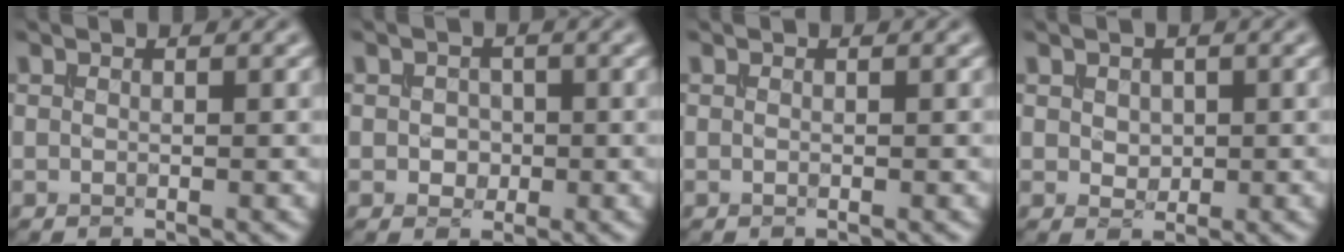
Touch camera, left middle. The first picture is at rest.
{"total": 1.5, "force": [-0.2, 1.3, 0.7], "torque": [-0.013, -0.002, -0.006]}
{"total": 0.0}
{"total": 1.2, "force": [0.2, 1.0, 0.6], "torque": [-0.018, -0.001, 0.005]}